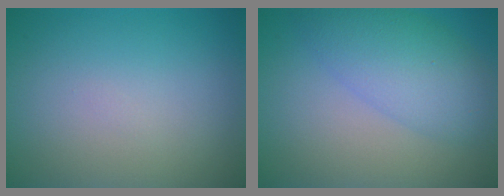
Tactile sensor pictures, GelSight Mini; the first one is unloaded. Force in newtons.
{"total": 5.5, "press": 5.5, "slide": 0.2}